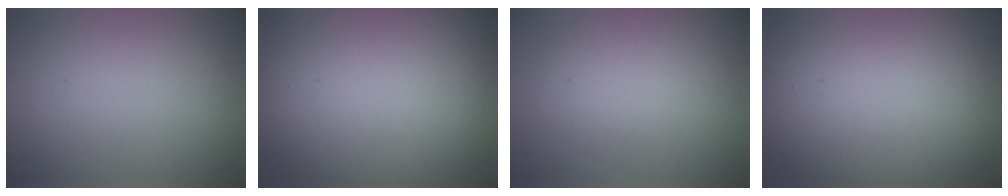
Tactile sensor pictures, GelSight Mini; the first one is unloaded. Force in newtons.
{"total": 16.1, "press": 16.1, "slide": 0.7}
{"total": 3.6, "press": 3.6, "slide": 0.3}
{"total": 15.6, "press": 15.6, "slide": 1.5}